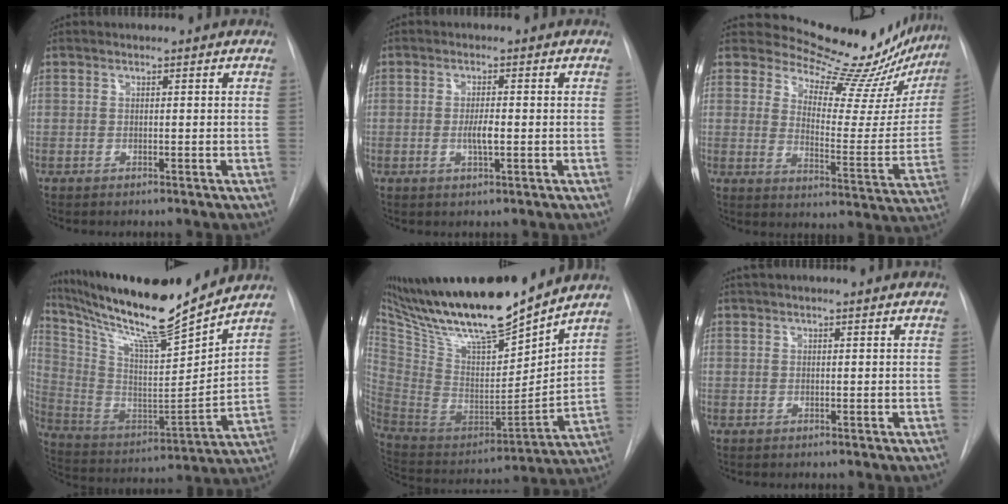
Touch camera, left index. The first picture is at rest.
{"total": 2.5, "force": [-0.4, 0.4, 2.5], "torque": [-0.049, -0.002, -0.006]}
{"total": 19.4, "force": [18.1, 5.0, 4.9], "torque": [-0.052, -0.076, 0.215]}
{"total": 21.3, "force": [18.5, 0.5, 10.5], "torque": [-0.200, -0.024, 0.318]}
{"total": 24.6, "force": [20.8, 3.1, 12.7], "torque": [-0.236, -0.020, 0.363]}
{"total": 2.7, "force": [2.1, 0.2, 1.6], "torque": [-0.023, 0.033, 0.033]}